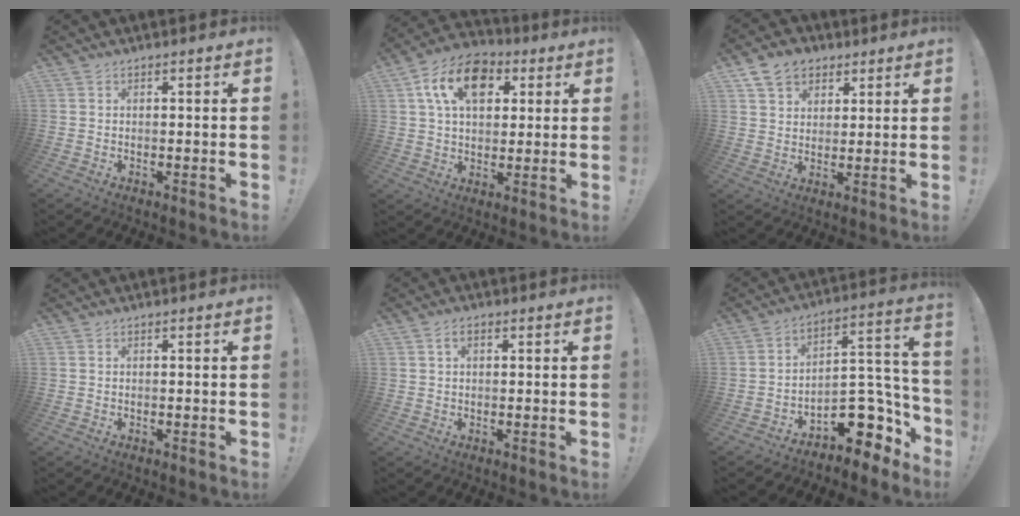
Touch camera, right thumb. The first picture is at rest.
{"total": 15.5, "force": [5.7, 10.4, 10.0], "torque": [-0.157, -0.004, 0.106]}
{"total": 9.2, "force": [5.2, 6.8, 3.3], "torque": [-0.052, -0.022, 0.103]}
{"total": 0.0}
{"total": 2.7, "force": [1.0, 1.6, 1.9], "torque": [-0.034, 0.004, 0.016]}
{"total": 14.2, "force": [-7.8, 8.0, 8.8], "torque": [-0.080, 0.040, -0.115]}